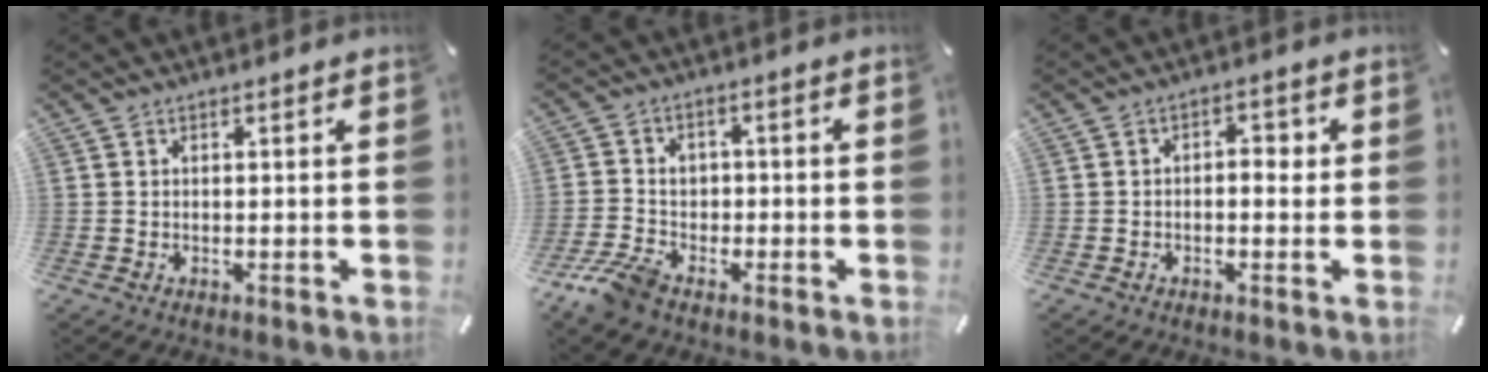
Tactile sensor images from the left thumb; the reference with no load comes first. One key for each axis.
{"total": 7.8, "fx": -4.2, "fy": 5.5, "fz": 3.6, "tx": -0.086, "ty": 0.022, "tz": -0.080}
{"total": 3.4, "fx": -0.7, "fy": 2.0, "fz": 2.6, "tx": -0.034, "ty": 0.006, "tz": -0.021}